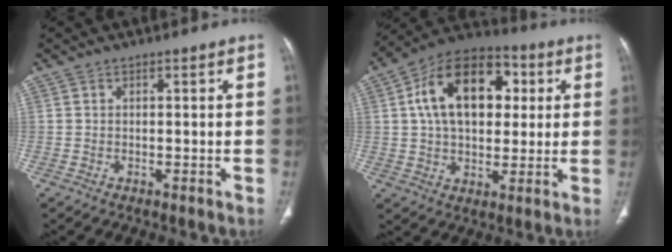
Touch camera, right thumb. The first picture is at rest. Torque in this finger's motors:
{"motor_torque": [0.92, 4.09, 1.42, -0.06, 0.25]}